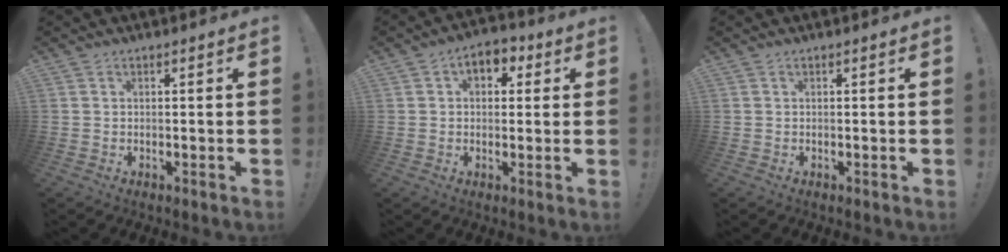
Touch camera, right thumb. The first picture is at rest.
{"total": 5.9, "force": [1.7, 4.3, 3.6], "torque": [-0.050, 0.003, 0.029]}
{"total": 0.0}